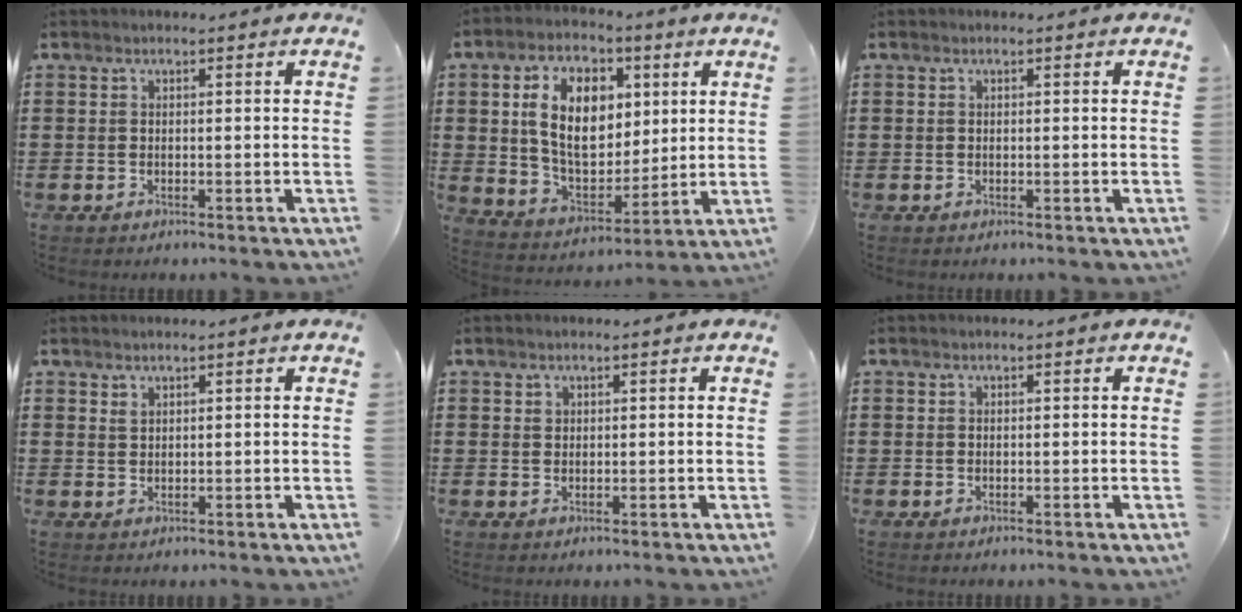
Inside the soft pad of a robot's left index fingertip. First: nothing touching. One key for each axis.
{"total": 12.6, "fx": 3.9, "fy": 8.5, "fz": 8.5, "tx": -0.177, "ty": 0.013, "tz": 0.072}
{"total": 0.0}
{"total": 1.0, "fx": 0.8, "fy": 0.3, "fz": 0.4, "tx": -0.008, "ty": 0.001, "tz": 0.016}
{"total": 1.0, "fx": 0.7, "fy": 0.7, "fz": 0.2, "tx": -0.006, "ty": 0.003, "tz": 0.014}
{"total": 0.0}